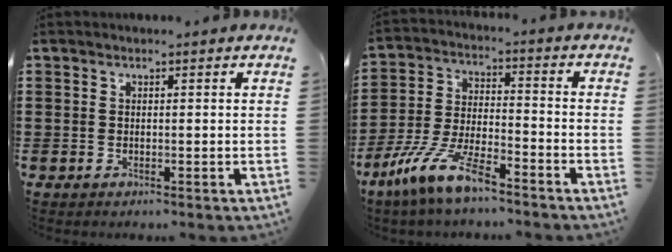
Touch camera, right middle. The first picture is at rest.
{"total": 10.0, "force": [-7.9, 1.5, 5.9], "torque": [-0.141, -0.002, -0.159]}